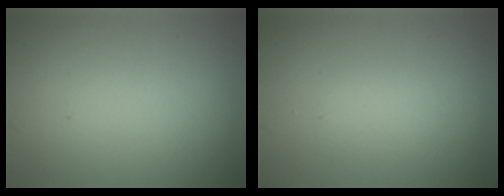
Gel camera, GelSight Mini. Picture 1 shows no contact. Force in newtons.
{"total": 1.3, "press": 1.3, "slide": 0.1}